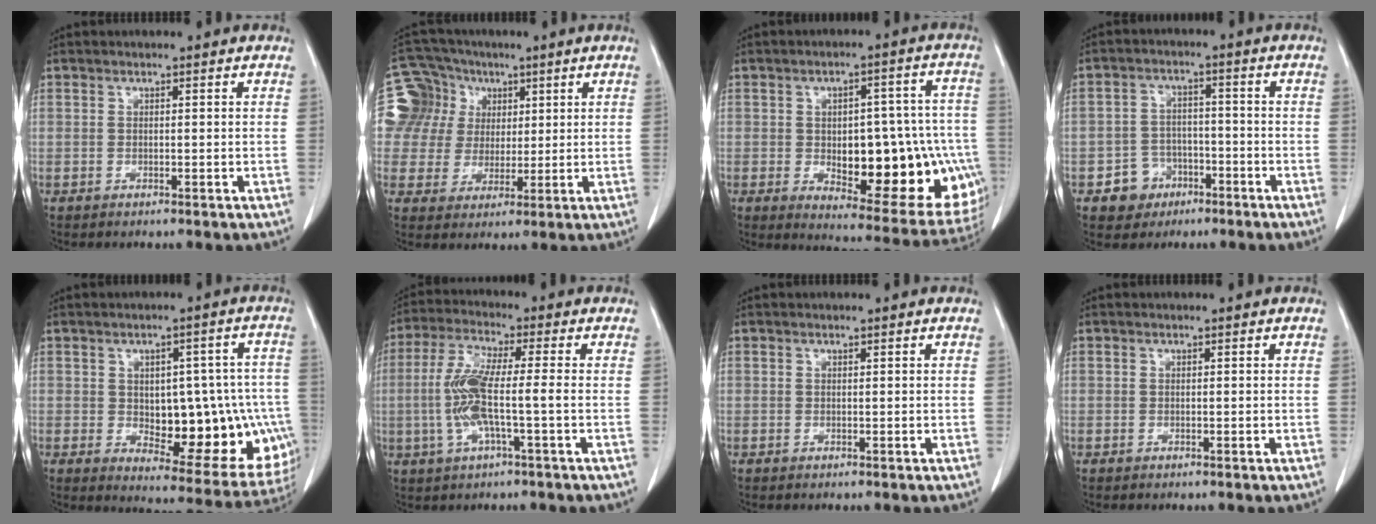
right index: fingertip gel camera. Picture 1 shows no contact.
{"total": 12.3, "force": [3.5, 11.6, 1.8], "torque": [-0.054, 0.054, 0.068]}
{"total": 22.8, "force": [-4.9, 9.4, 20.2], "torque": [-0.177, 0.024, -0.036]}
{"total": 5.8, "force": [-3.0, 4.8, 1.0], "torque": [-0.012, 0.016, -0.041]}
{"total": 18.9, "force": [-2.7, 9.1, 16.4], "torque": [-0.146, 0.027, -0.006]}
{"total": 9.0, "force": [-1.3, 0.9, 8.9], "torque": [-0.192, 0.006, -0.030]}
{"total": 0.0}
{"total": 0.0}